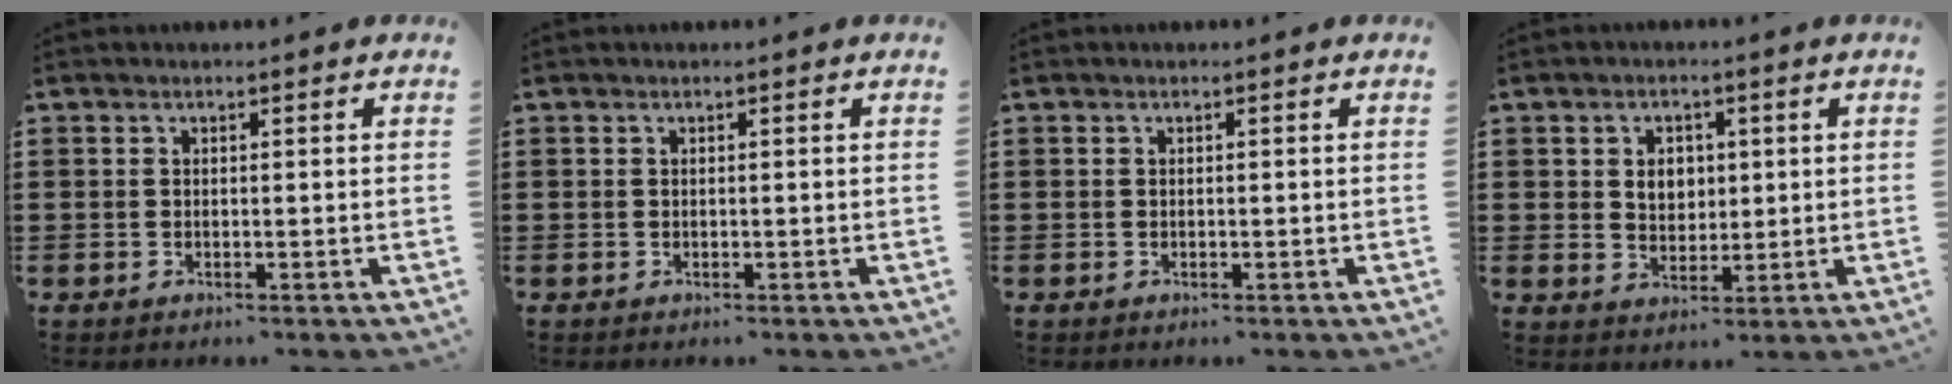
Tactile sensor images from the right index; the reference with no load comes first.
{"total": 0.0}
{"total": 0.0}
{"total": 3.7, "force": [0.7, 2.9, 2.1], "torque": [-0.043, 0.007, 0.010]}